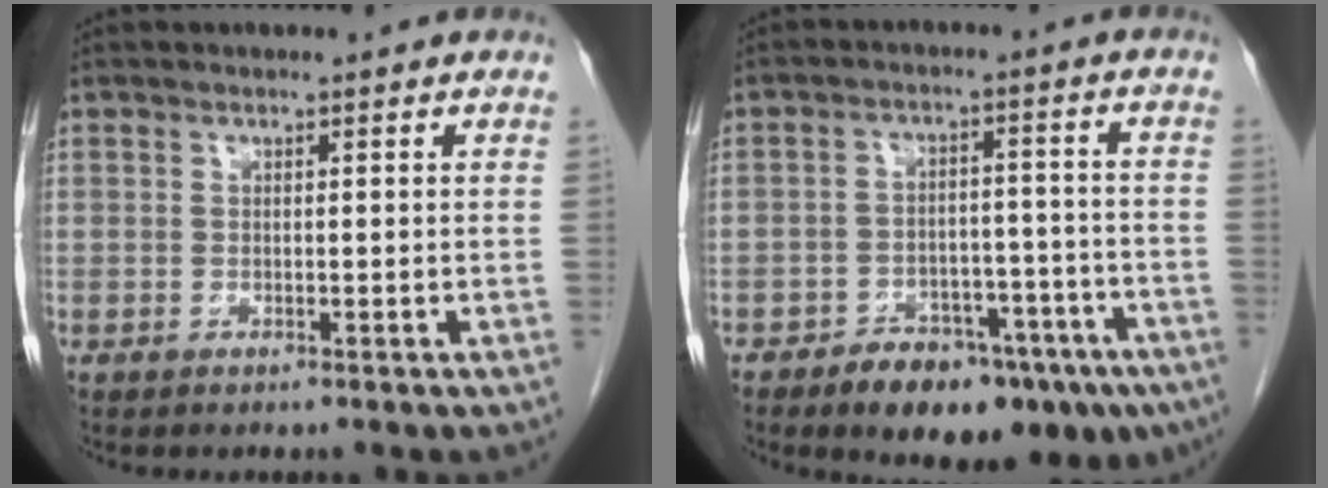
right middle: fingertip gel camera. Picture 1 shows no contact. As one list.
[{"total": 15.2, "force": [-10.3, 6.5, 9.0], "torque": [-0.080, 0.026, -0.145]}]